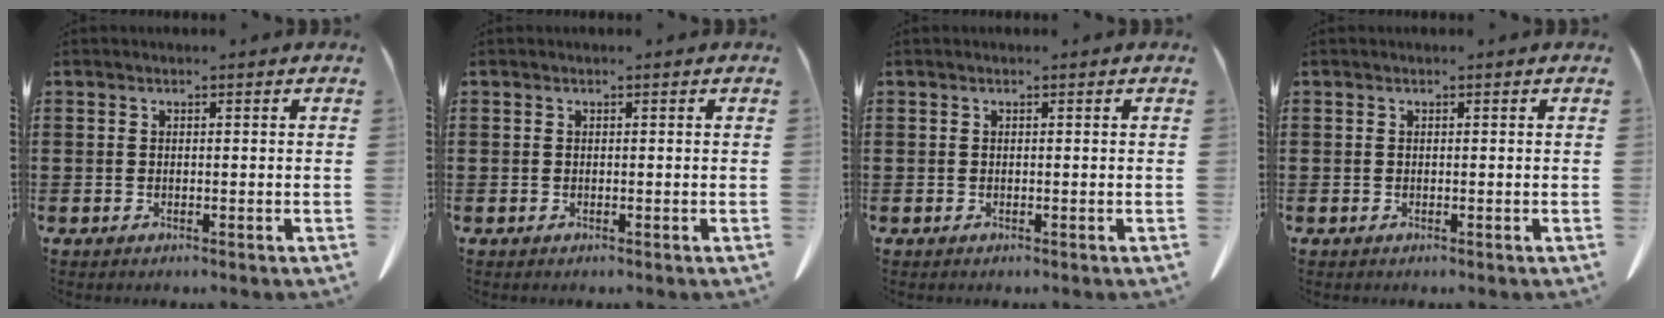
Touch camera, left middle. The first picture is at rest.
{"total": 0.0}
{"total": 0.0}
{"total": 0.0}